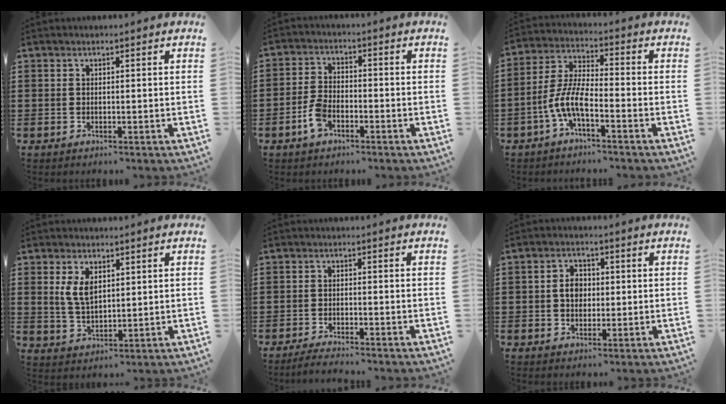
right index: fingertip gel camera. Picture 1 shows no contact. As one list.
[{"total": 4.6, "force": [-2.5, 2.1, 3.2], "torque": [-0.082, -0.001, -0.053]}, {"total": 7.1, "force": [-3.4, 2.0, 5.9], "torque": [-0.148, -0.011, -0.071]}, {"total": 4.5, "force": [1.7, 2.4, 3.4], "torque": [-0.074, 0.006, 0.030]}, {"total": 2.2, "force": [-2.1, -0.1, 0.5], "torque": [-0.008, 0.000, -0.041]}, {"total": 3.6, "force": [0.0, 2.7, 2.4], "torque": [-0.045, 0.008, -0.004]}]